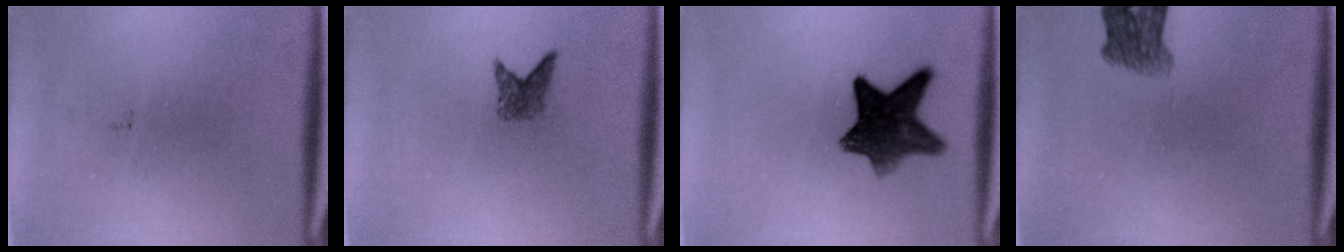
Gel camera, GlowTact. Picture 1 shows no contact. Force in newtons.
{"total": 1.9}
{"total": 9.4}
{"total": 4.0}